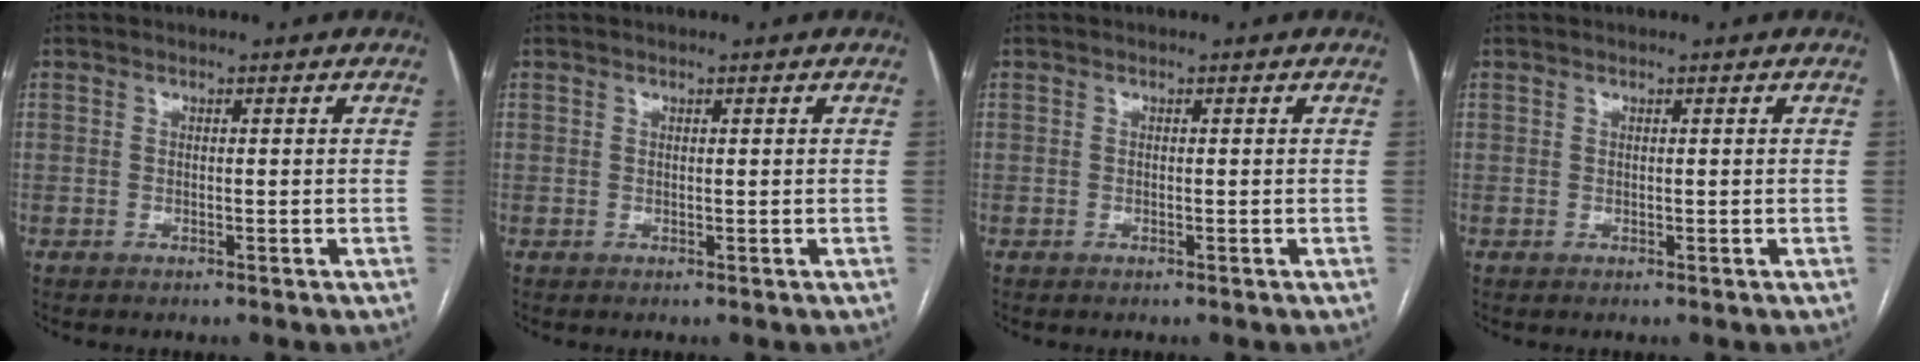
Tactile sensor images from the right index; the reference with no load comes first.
{"total": 0.0}
{"total": 0.0}
{"total": 0.0}